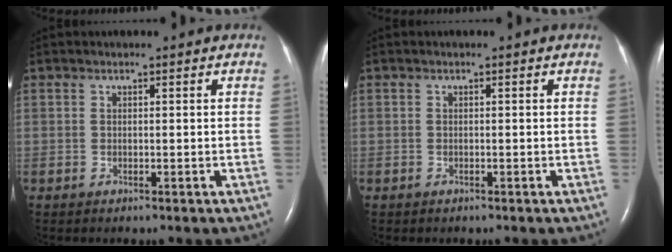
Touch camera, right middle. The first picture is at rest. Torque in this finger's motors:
{"motor_torque": [-0.53, 0.16, -0.03, -0.01]}